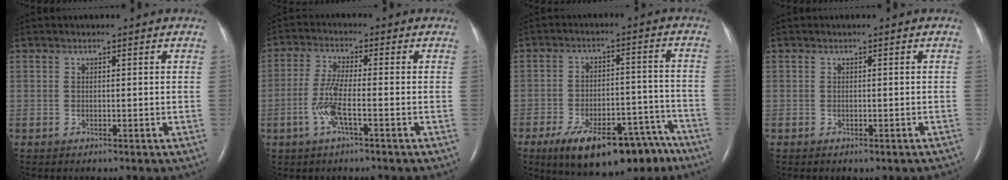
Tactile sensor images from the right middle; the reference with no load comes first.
{"total": 5.6, "force": [-2.0, 0.4, 5.2], "torque": [-0.118, -0.004, -0.042]}
{"total": 18.3, "force": [-13.2, 7.2, 10.5], "torque": [-0.122, 0.024, -0.191]}
{"total": 2.0, "force": [-1.6, 0.7, 0.9], "torque": [-0.010, -0.003, -0.017]}